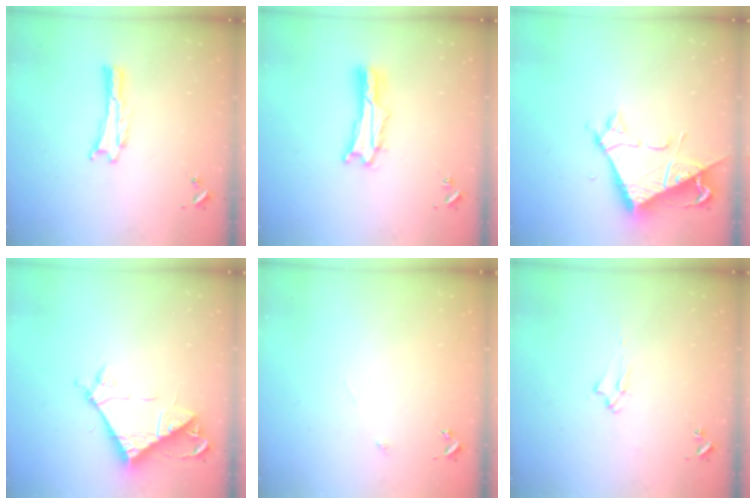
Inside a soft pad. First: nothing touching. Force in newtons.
{"total": 2.1, "press": 2.1, "slide": 0.3}
{"total": 7.3, "press": 7.3, "slide": 0.6}
{"total": 8.4, "press": 8.3, "slide": 0.7}
{"total": 2.5, "press": 2.5, "slide": 0.2}
{"total": 2.0, "press": 2.0, "slide": 0.3}